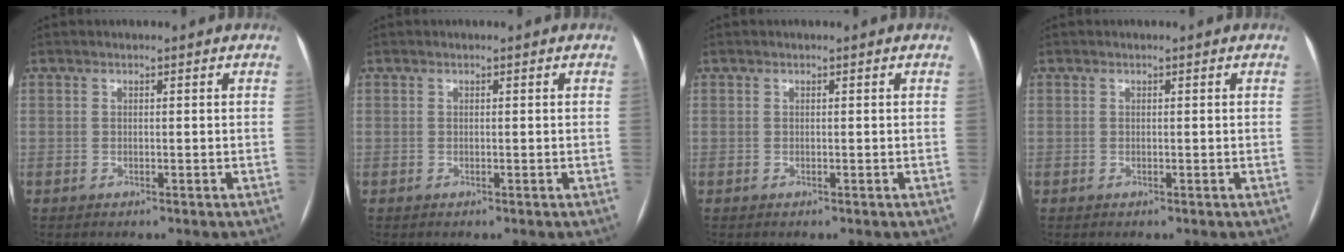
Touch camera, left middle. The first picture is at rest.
{"total": 0.0}
{"total": 0.0}
{"total": 0.0}